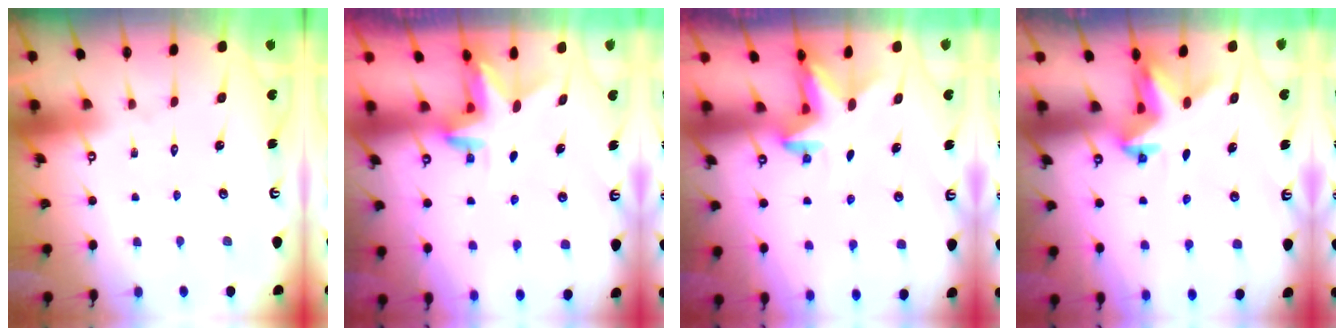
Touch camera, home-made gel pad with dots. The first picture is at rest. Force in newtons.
{"total": 3.1, "press": 3.1, "slide": 0.2}
{"total": 2.6, "press": 2.5, "slide": 0.4}
{"total": 3.0, "press": 3.0, "slide": 0.0}